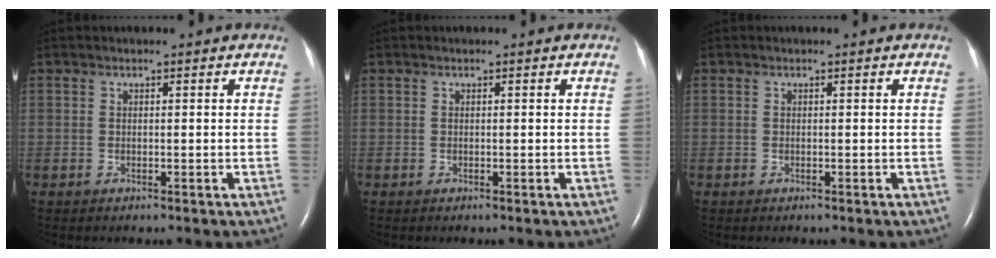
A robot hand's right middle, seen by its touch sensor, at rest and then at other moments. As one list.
[{"total": 0.0}, {"total": 0.0}]